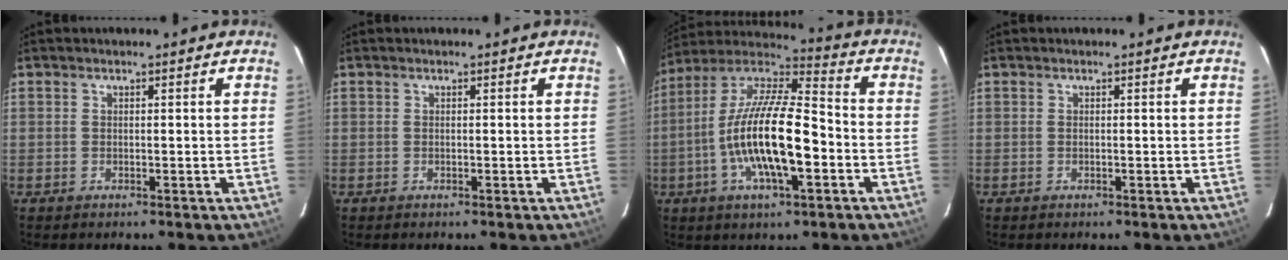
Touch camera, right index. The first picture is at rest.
{"total": 0.0}
{"total": 18.3, "force": [-4.6, 5.4, 16.8], "torque": [-0.318, -0.005, -0.090]}
{"total": 0.0}